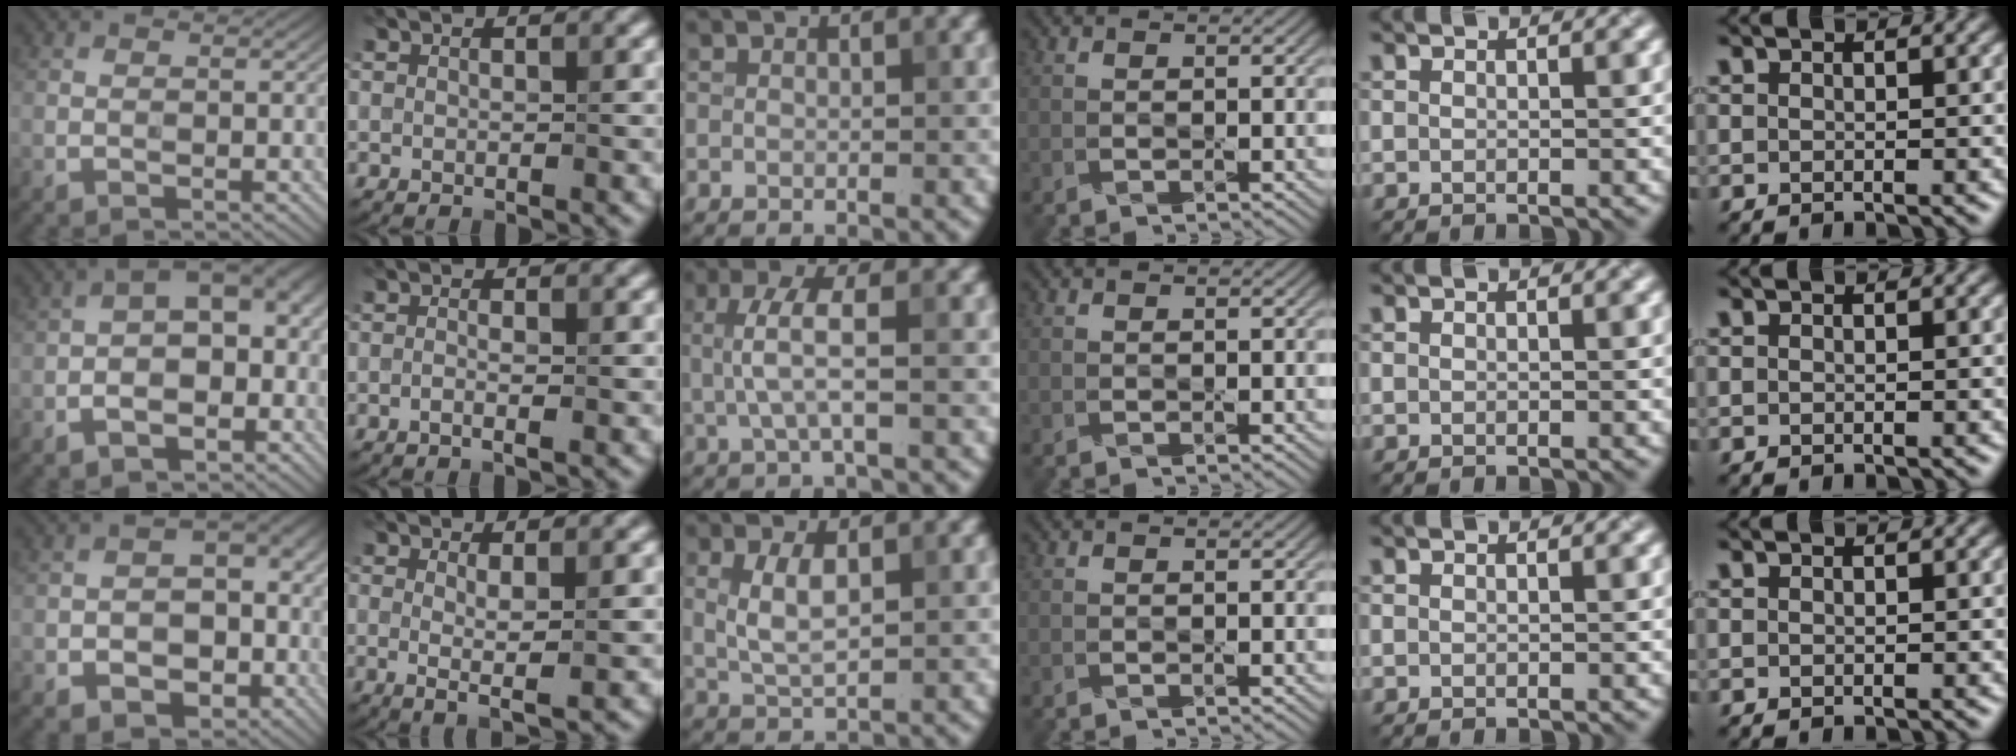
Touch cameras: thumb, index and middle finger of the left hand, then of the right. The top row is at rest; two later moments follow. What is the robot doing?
{"motion": "wipe", "object": "phone"}